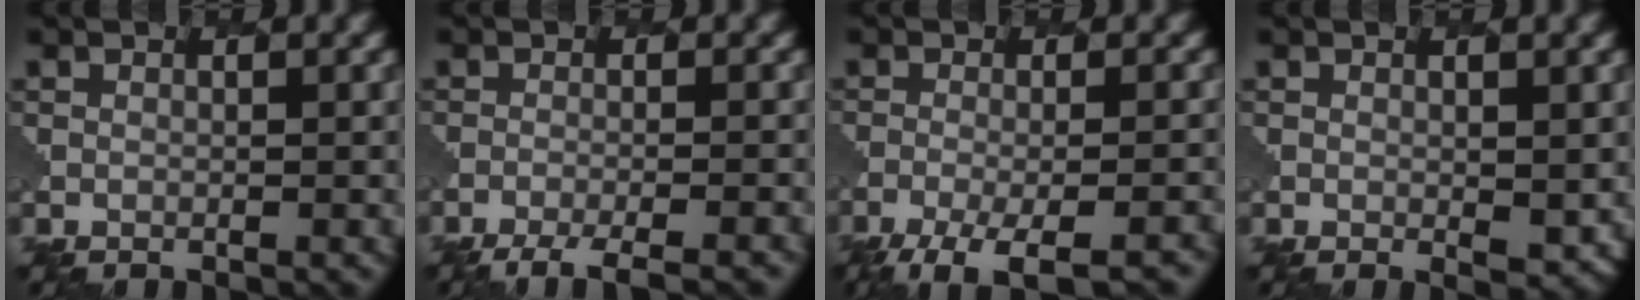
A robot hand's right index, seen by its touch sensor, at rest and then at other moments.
{"total": 4.6, "force": [-3.7, 0.8, 2.6], "torque": [-0.034, -0.007, -0.066]}
{"total": 7.4, "force": [-5.1, 2.0, 5.0], "torque": [-0.073, -0.015, -0.080]}
{"total": 1.8, "force": [0.3, 0.8, 1.6], "torque": [-0.020, -0.007, 0.009]}